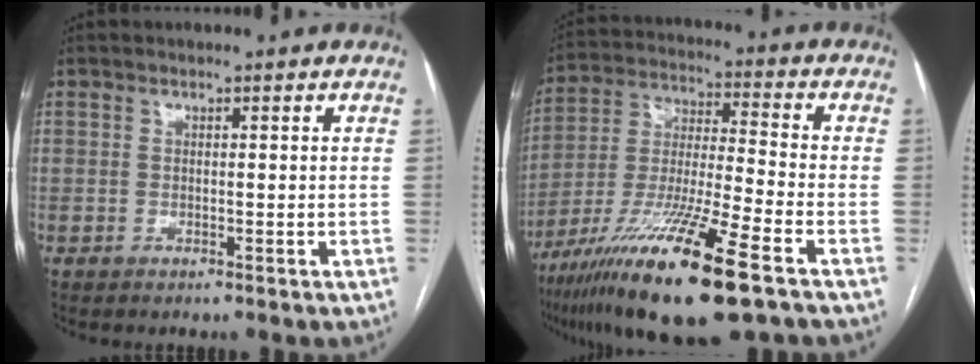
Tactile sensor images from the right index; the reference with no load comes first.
{"total": 19.9, "force": [-11.7, 1.2, 16.1], "torque": [-0.309, -0.048, -0.210]}